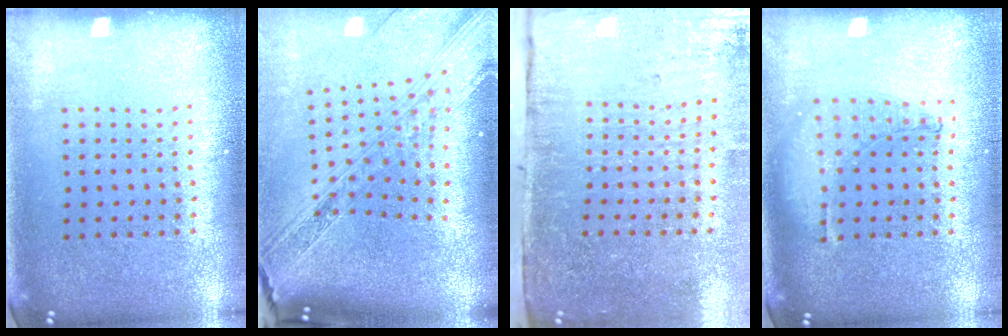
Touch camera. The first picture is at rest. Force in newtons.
{"total": 4.0, "press": 2.9, "slide": 2.7}
{"total": 4.7, "press": 3.8, "slide": 2.9}
{"total": 0.9, "press": 0.9, "slide": 0.2}